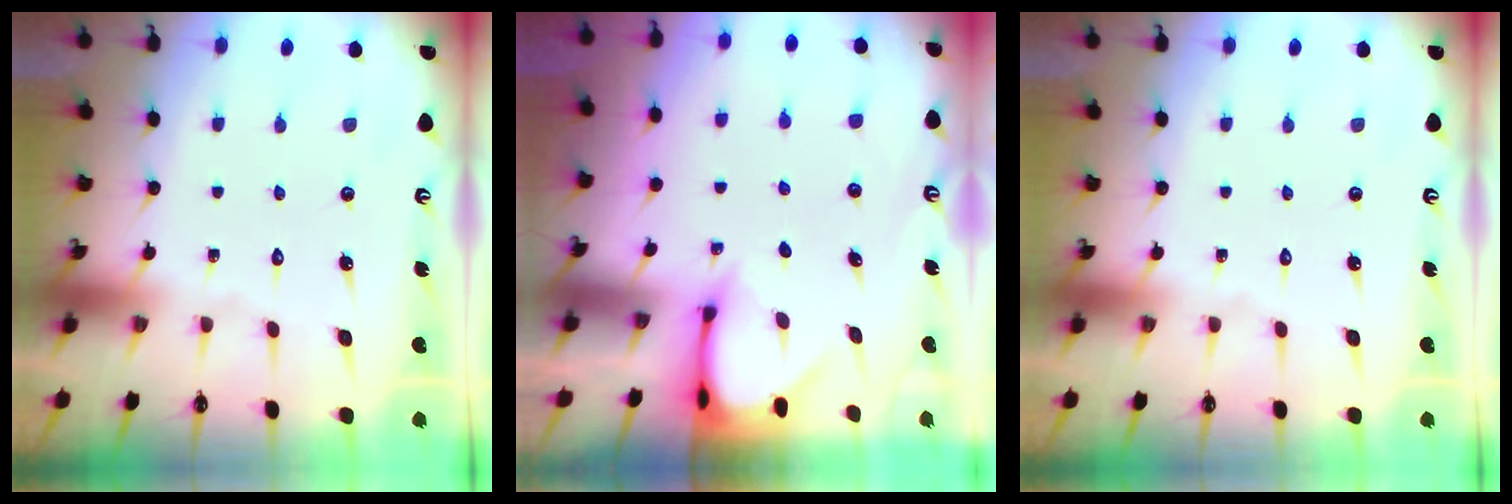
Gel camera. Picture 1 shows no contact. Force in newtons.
{"total": 3.3, "press": 3.3, "slide": 0.3}
{"total": 0.0}